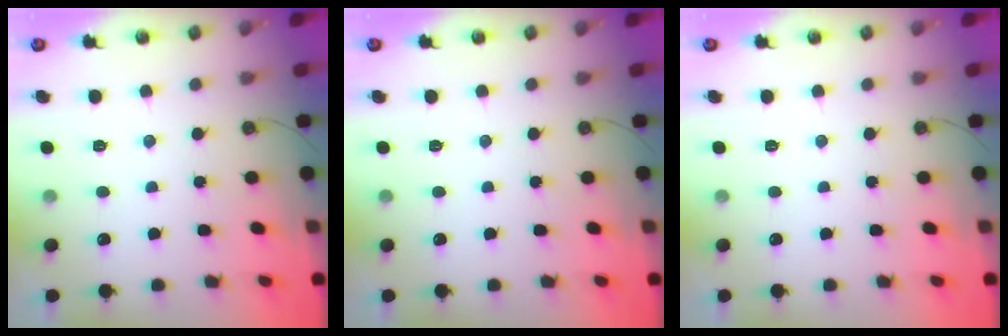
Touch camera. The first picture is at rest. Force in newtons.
{"total": 0.0}
{"total": 0.0}